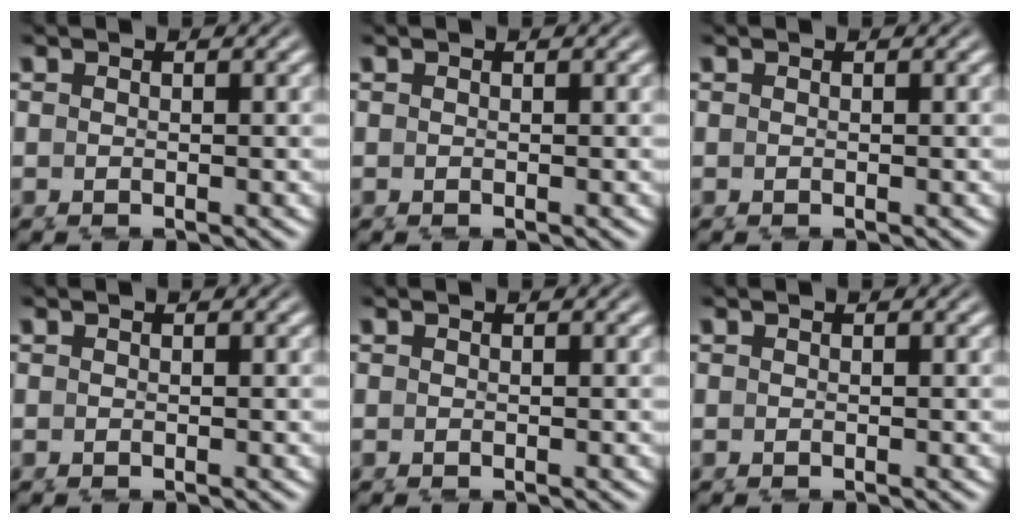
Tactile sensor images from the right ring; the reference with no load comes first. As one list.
[{"total": 0.0}, {"total": 0.0}, {"total": 0.0}, {"total": 0.0}, {"total": 0.0}]